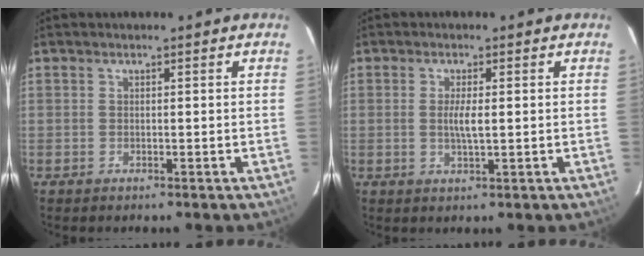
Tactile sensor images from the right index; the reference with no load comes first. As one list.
[{"total": 3.0, "force": [0.2, 0.4, 3.0], "torque": [-0.055, -0.004, 0.003]}]